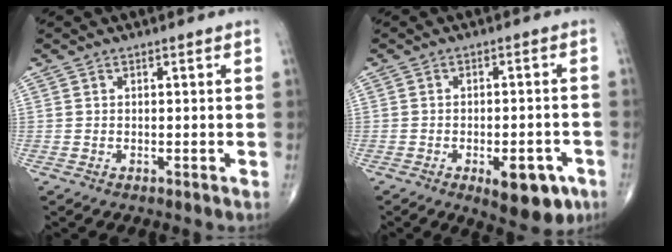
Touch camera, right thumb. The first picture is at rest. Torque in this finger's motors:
{"motor_torque": [1.22, 1.23, 0.63, -0.84, 0.21]}